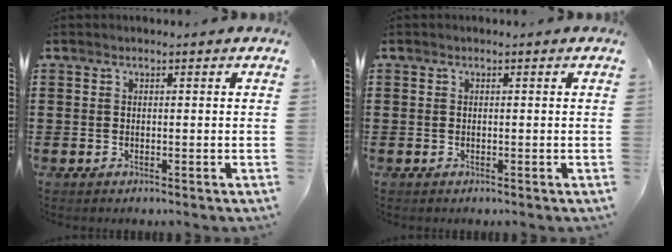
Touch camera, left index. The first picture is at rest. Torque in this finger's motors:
{"motor_torque": [0.00, 0.00, 0.00, 0.01]}